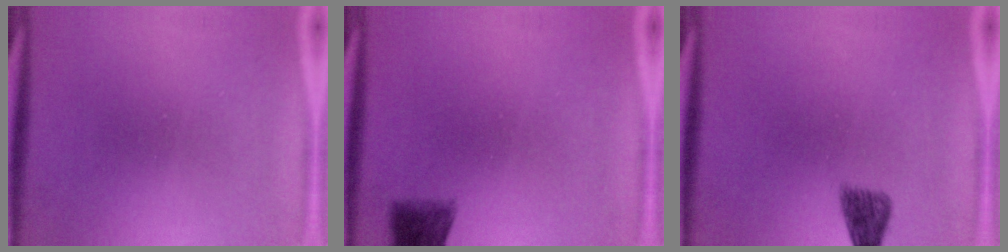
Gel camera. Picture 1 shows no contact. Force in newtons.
{"total": 3.4}
{"total": 2.1}